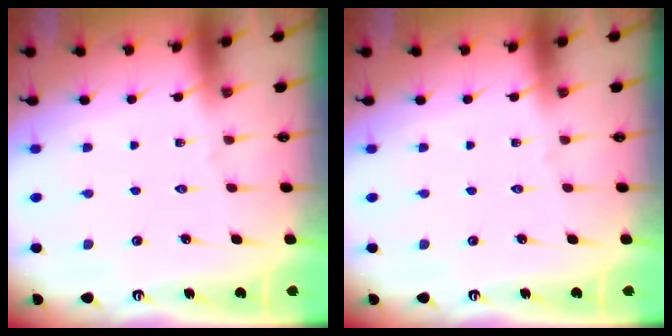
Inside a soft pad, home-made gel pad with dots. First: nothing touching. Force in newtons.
{"total": 0.0}